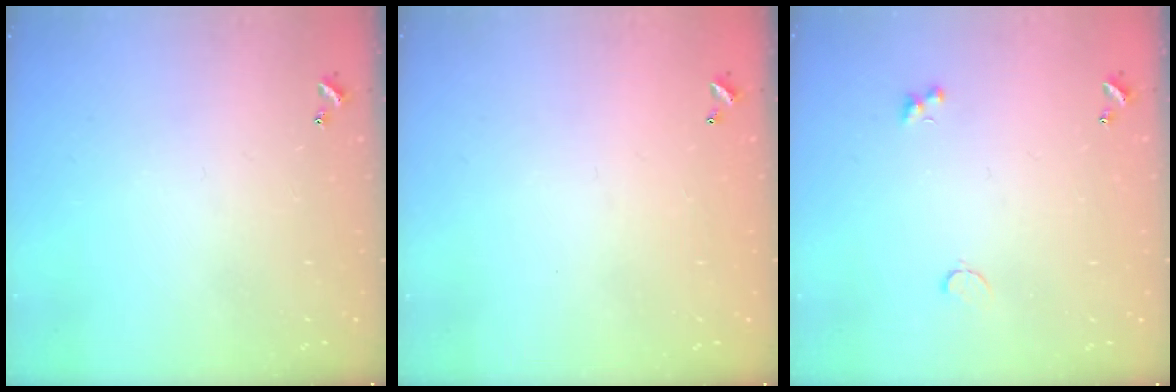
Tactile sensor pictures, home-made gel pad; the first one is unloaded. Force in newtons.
{"total": 2.8, "press": 2.8, "slide": 0.1}
{"total": 1.4, "press": 1.3, "slide": 0.5}